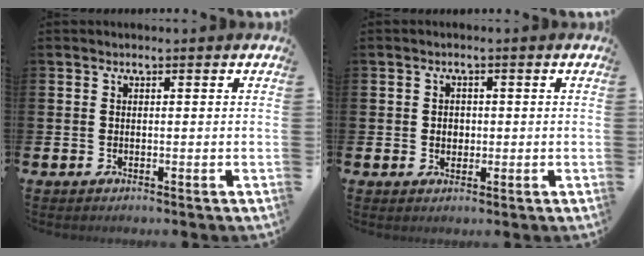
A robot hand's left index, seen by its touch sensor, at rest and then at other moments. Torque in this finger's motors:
{"motor_torque": [0.64, 0.00, 0.16, 0.07]}